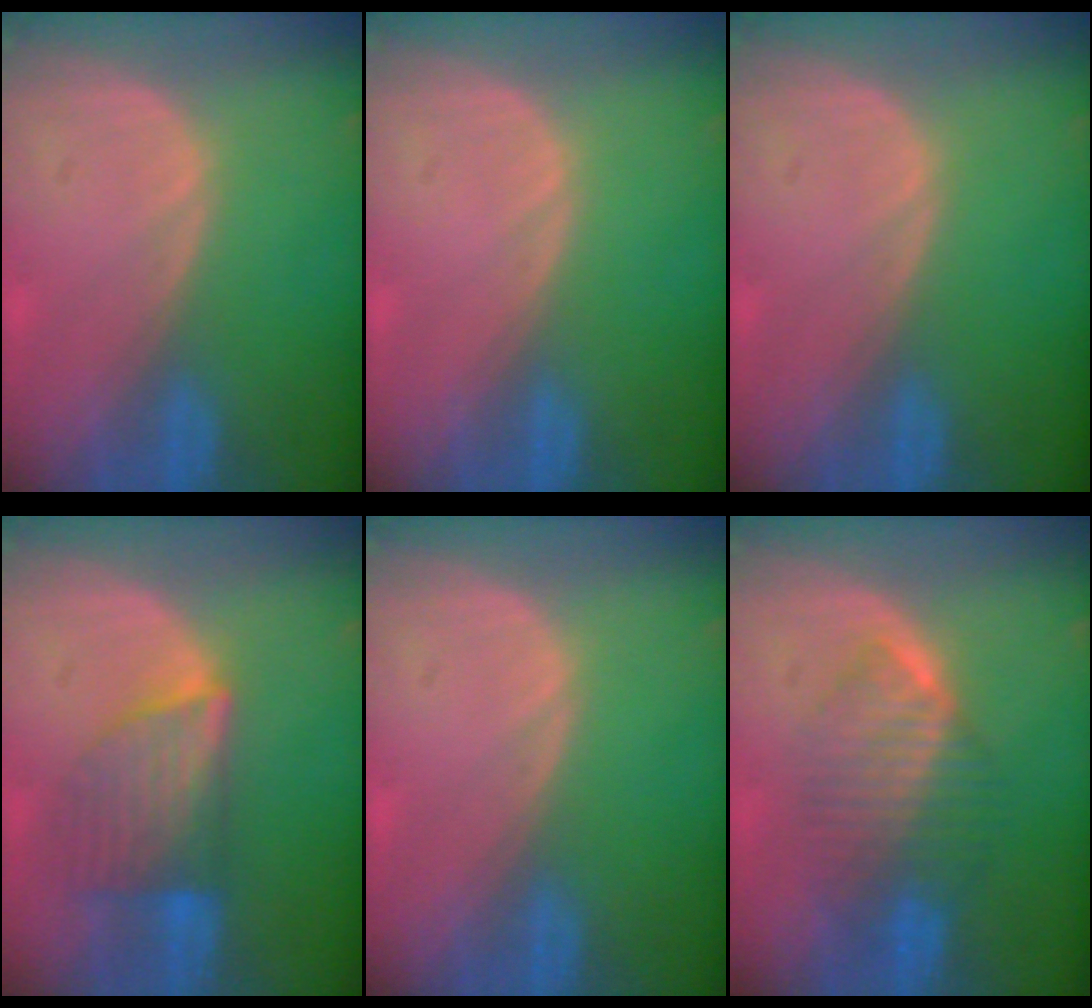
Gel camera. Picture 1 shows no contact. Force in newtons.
{"total": 0.0}
{"total": 0.0}
{"total": 6.9, "press": 6.7, "slide": 1.6}
{"total": 0.0}
{"total": 6.5, "press": 6.5, "slide": 0.1}